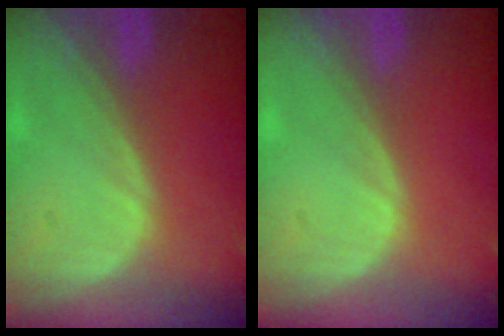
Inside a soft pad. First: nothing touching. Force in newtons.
{"total": 0.0}